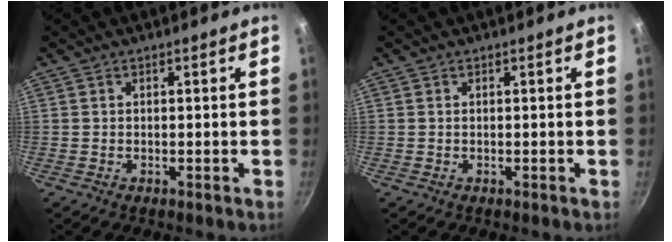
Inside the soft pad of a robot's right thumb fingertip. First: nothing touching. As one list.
[{"total": 0.0}]